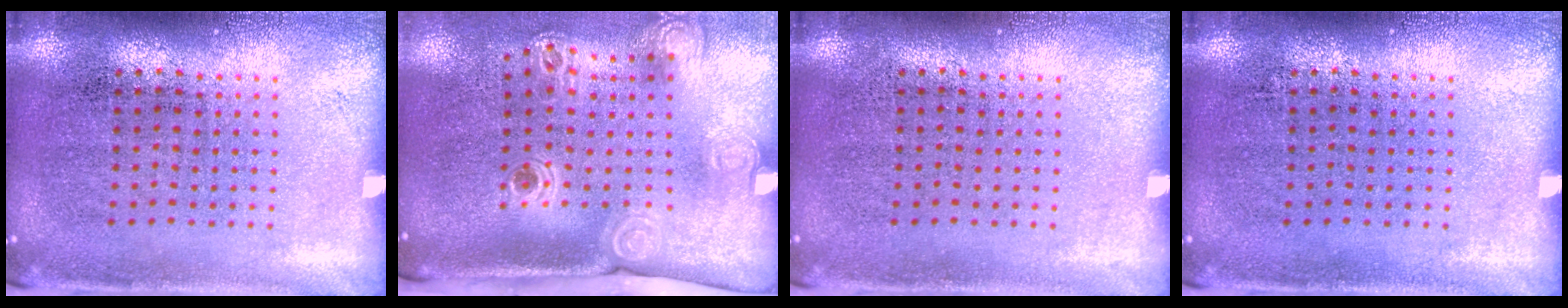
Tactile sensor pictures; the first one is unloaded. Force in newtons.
{"total": 2.3, "press": 1.6, "slide": 1.6}
{"total": 0.0}
{"total": 0.0}